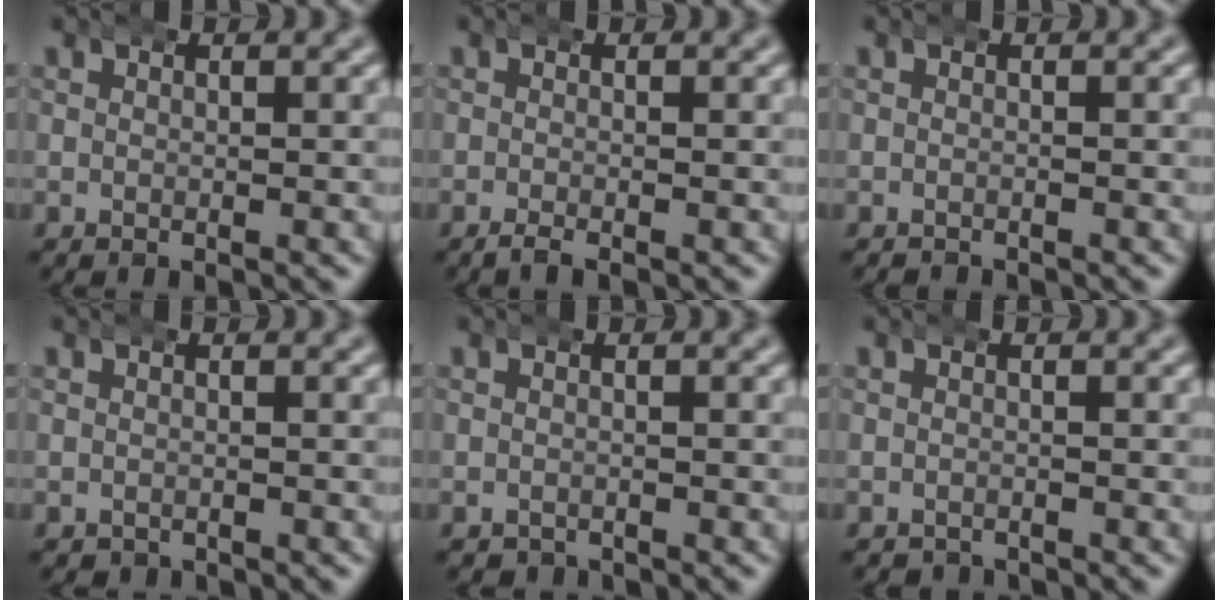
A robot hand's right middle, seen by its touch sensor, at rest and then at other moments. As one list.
[{"total": 1.2, "force": [-1.1, 0.1, 0.6], "torque": [-0.015, -0.004, -0.018]}, {"total": 1.0, "force": [-0.9, 0.0, -0.2], "torque": [-0.003, -0.008, -0.011]}, {"total": 0.6, "force": [-0.5, 0.4, -0.1], "torque": [0.000, -0.007, -0.001]}, {"total": 1.0, "force": [-0.9, 0.4, -0.2], "torque": [0.003, -0.009, -0.008]}, {"total": 1.4, "force": [-1.4, 0.2, -0.3], "torque": [0.003, -0.009, -0.017]}]